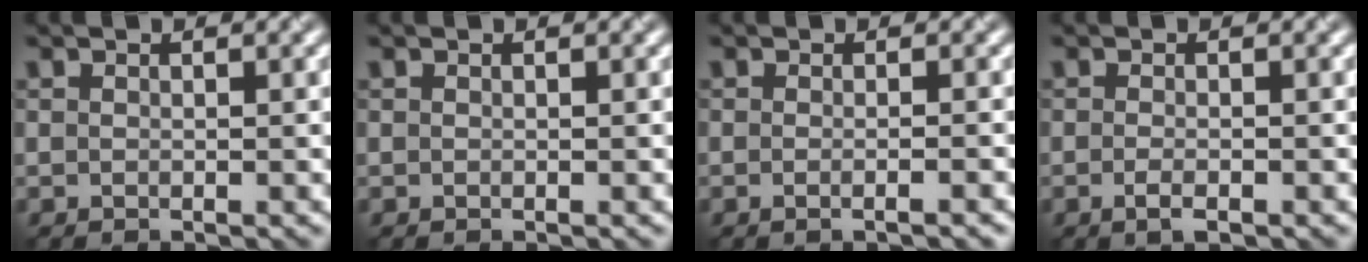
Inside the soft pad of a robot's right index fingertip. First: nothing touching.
{"total": 0.0}
{"total": 2.3, "force": [-0.3, 1.1, 2.1], "torque": [0.002, -0.008, -0.021]}
{"total": 1.4, "force": [-0.6, 0.3, 1.2], "torque": [-0.022, -0.004, -0.014]}